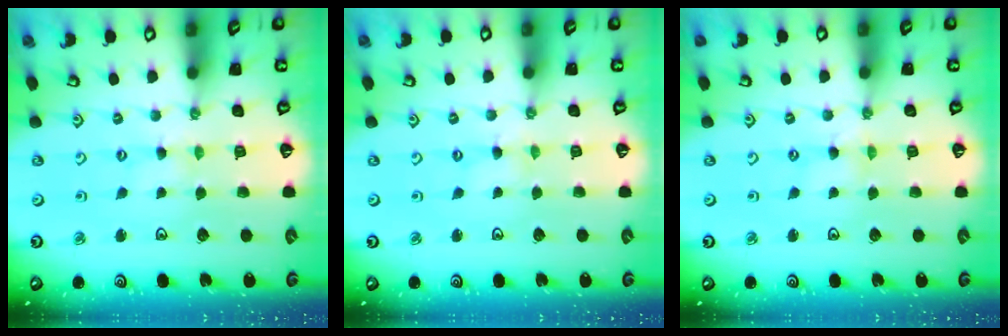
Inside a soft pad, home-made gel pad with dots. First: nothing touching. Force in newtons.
{"total": 0.0}
{"total": 0.0}